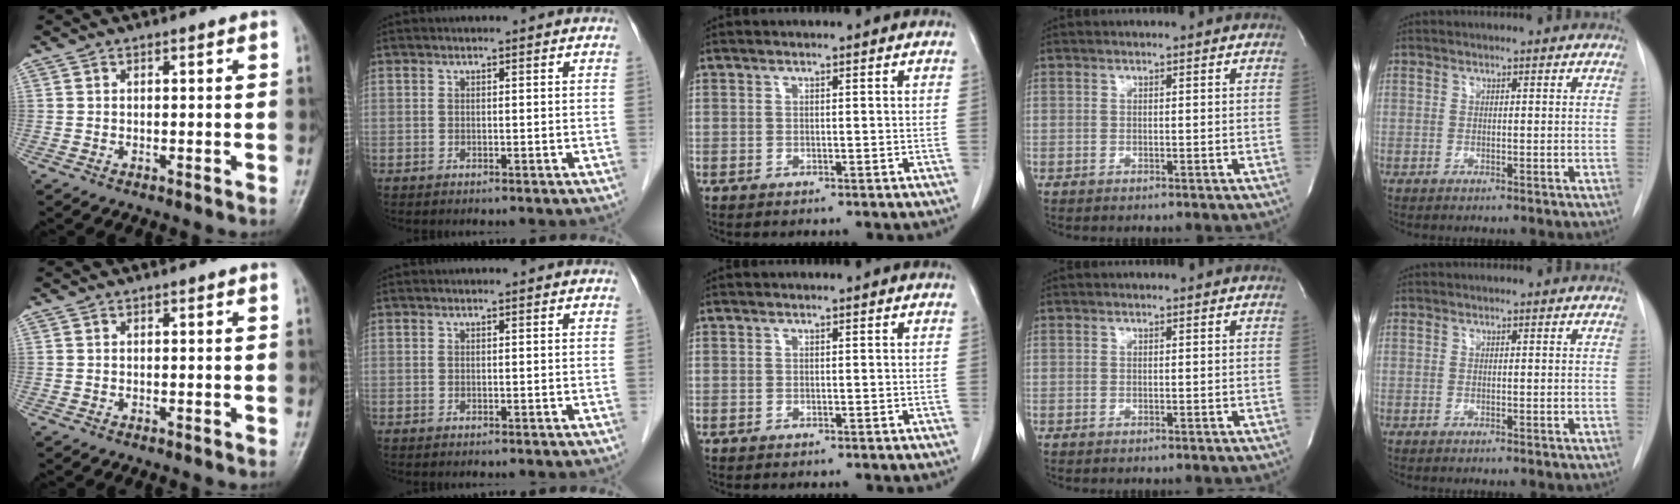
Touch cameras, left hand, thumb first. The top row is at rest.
{}